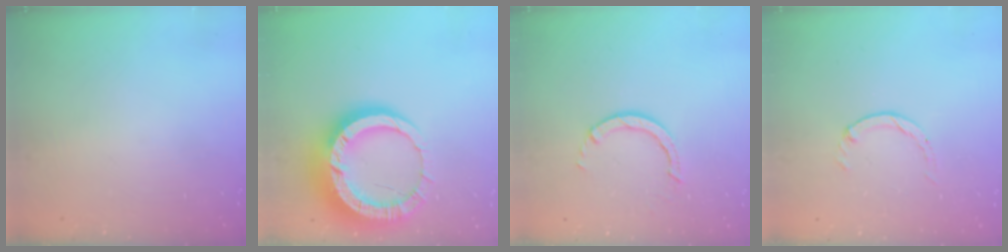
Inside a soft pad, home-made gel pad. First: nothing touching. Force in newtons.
{"total": 18.8, "press": 18.7, "slide": 1.8}
{"total": 2.6, "press": 2.6, "slide": 0.3}
{"total": 0.0}